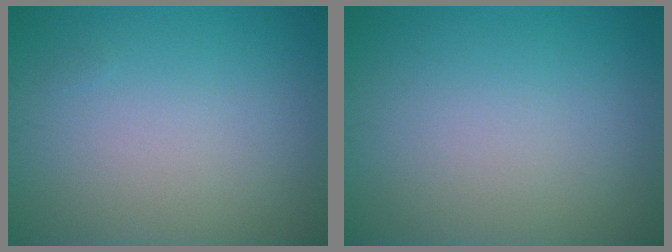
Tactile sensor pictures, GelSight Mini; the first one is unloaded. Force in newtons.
{"total": 0.0}